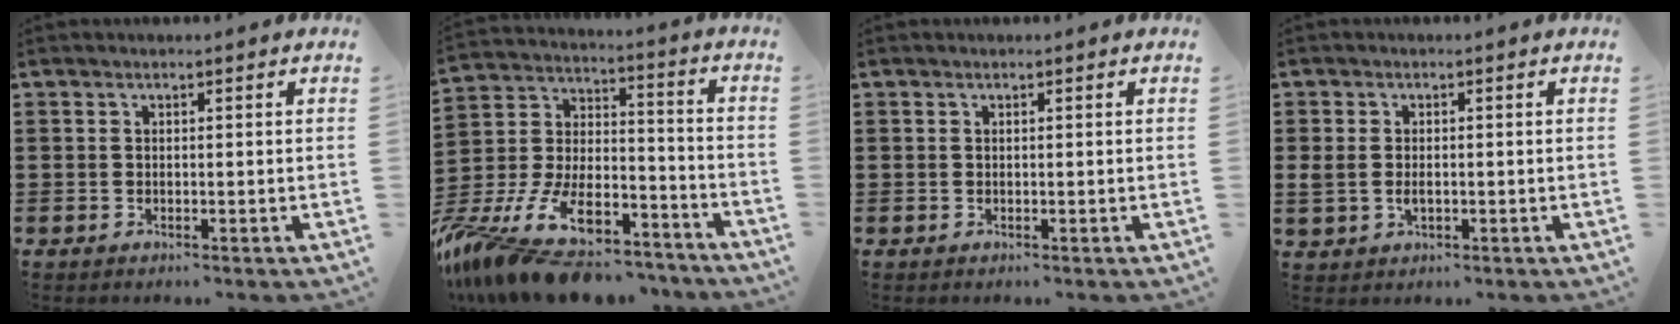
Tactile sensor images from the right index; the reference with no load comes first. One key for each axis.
{"total": 14.1, "fx": -10.9, "fy": 5.3, "fz": 7.3, "tx": -0.154, "ty": 0.028, "tz": -0.196}
{"total": 0.0}
{"total": 2.3, "fx": -0.2, "fy": 1.6, "fz": 1.6, "tx": -0.040, "ty": 0.002, "tz": -0.007}